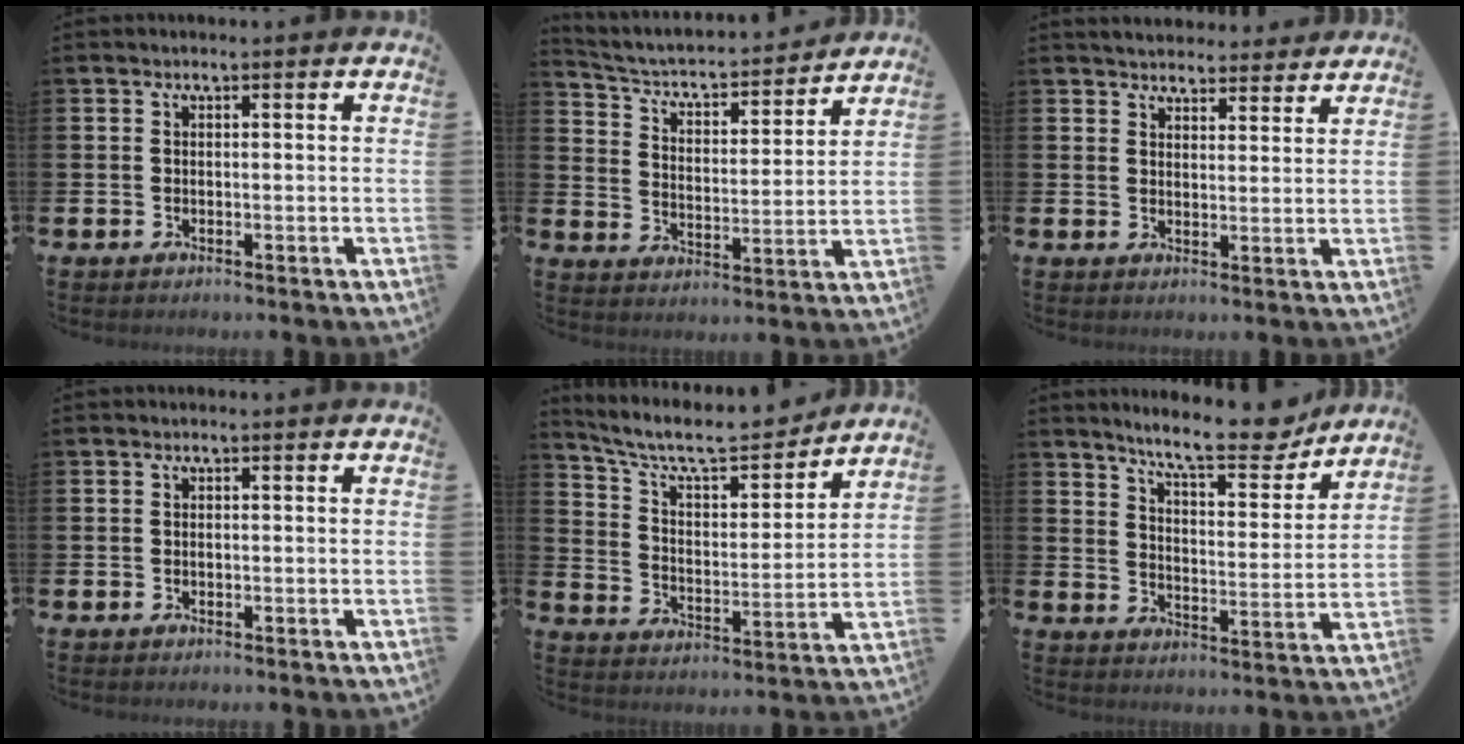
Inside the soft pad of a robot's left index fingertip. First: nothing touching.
{"total": 4.7, "force": [4.3, 1.4, 1.3], "torque": [-0.053, -0.040, 0.063]}
{"total": 4.3, "force": [4.2, 0.8, -0.1], "torque": [-0.008, -0.024, 0.076]}
{"total": 0.0}
{"total": 8.9, "force": [8.0, 2.4, 3.3], "torque": [-0.094, -0.054, 0.135]}
{"total": 10.1, "force": [9.3, 1.7, 3.8], "torque": [-0.082, -0.056, 0.161]}